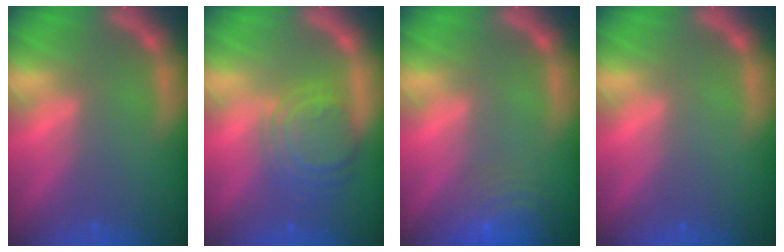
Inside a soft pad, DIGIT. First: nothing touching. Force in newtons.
{"total": 6.5}
{"total": 7.0}
{"total": 0.0}